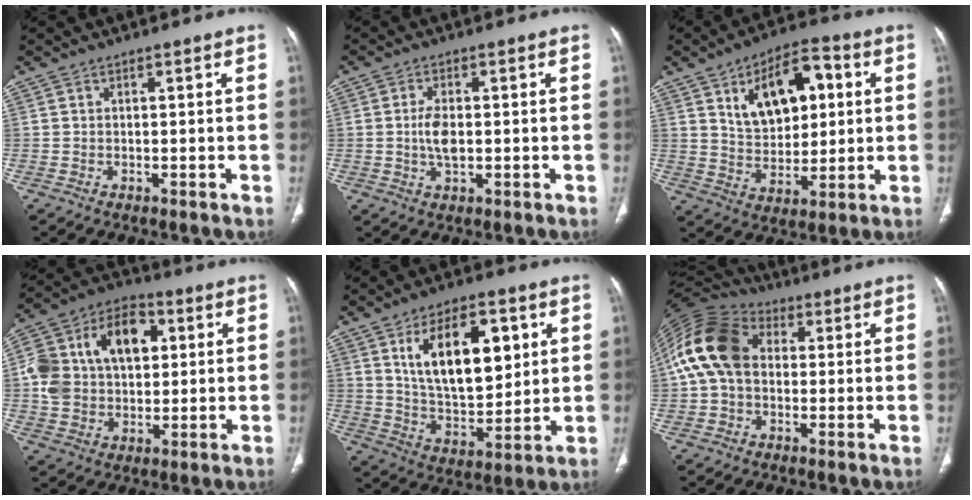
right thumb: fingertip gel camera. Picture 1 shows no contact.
{"total": 4.7, "force": [-0.1, 2.5, 4.1], "torque": [-0.079, 0.000, -0.002]}
{"total": 15.4, "force": [4.7, 8.8, 11.6], "torque": [-0.146, 0.000, 0.081]}
{"total": 18.8, "force": [3.6, 12.8, 13.3], "torque": [-0.227, 0.023, 0.062]}
{"total": 18.3, "force": [6.1, 9.4, 14.5], "torque": [-0.197, -0.028, 0.116]}
{"total": 15.8, "force": [1.7, 11.4, 10.8], "torque": [-0.213, 0.039, 0.021]}